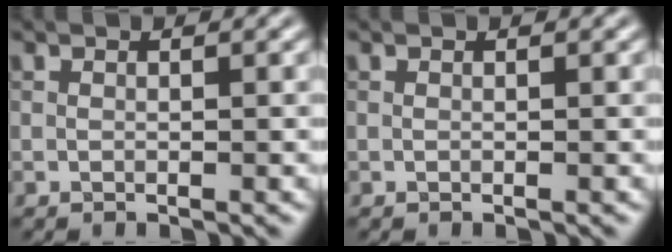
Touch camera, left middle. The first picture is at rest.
{"total": 0.0}